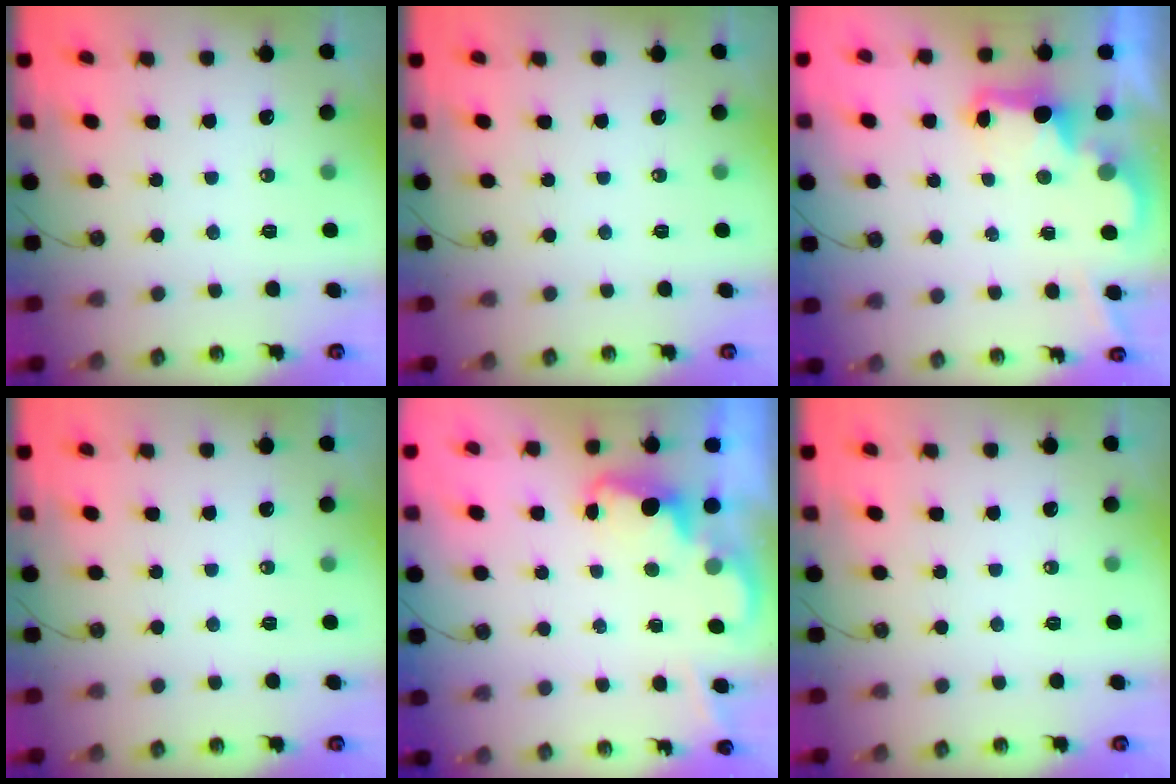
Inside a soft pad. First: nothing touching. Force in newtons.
{"total": 0.0}
{"total": 2.7, "press": 2.7, "slide": 0.6}
{"total": 0.0}
{"total": 2.0, "press": 1.9, "slide": 0.6}
{"total": 0.0}